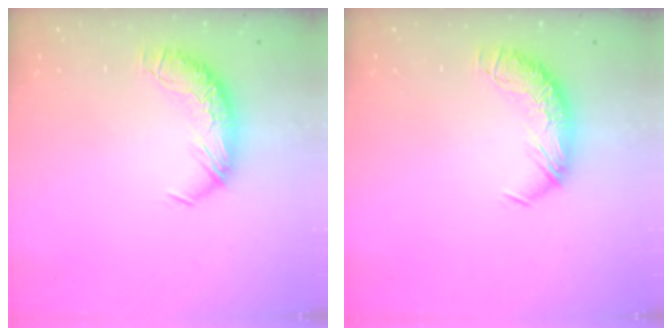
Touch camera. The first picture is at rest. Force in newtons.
{"total": 0.0}